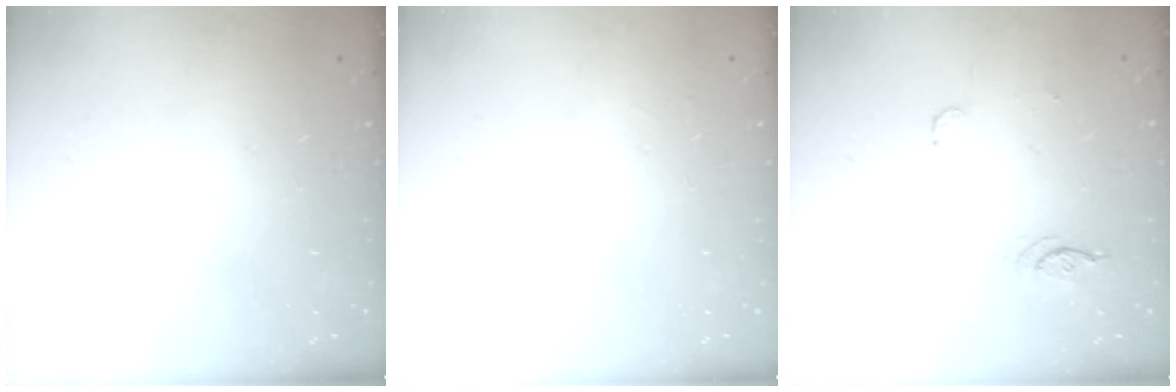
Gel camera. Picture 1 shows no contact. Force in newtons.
{"total": 5.0, "press": 5.0, "slide": 0.5}
{"total": 4.4, "press": 4.1, "slide": 1.6}